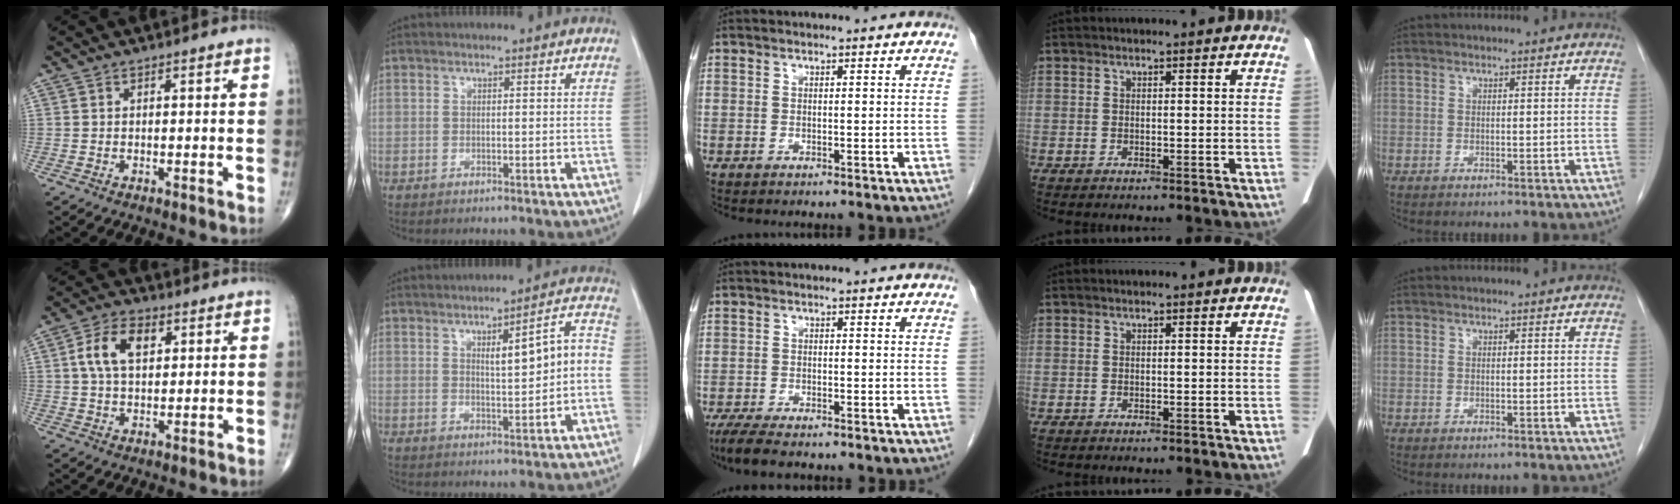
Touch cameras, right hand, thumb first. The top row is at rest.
{"thumb": {"total": 8.7, "force": [2.4, 5.2, 6.5], "torque": [-0.113, 0.007, 0.042]}, "index": {"total": 7.3, "force": [0.2, 1.3, 7.2], "torque": [-0.103, 0.025, 0.007]}, "middle": {"total": 5.1, "force": [-4.0, 1.1, 2.9], "torque": [-0.058, -0.015, -0.065]}}